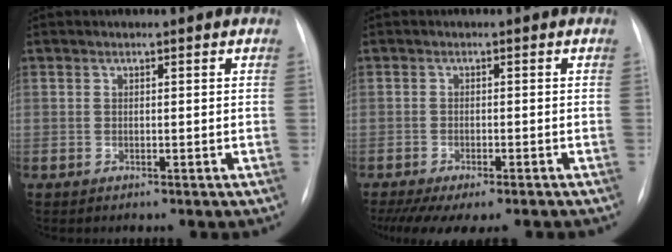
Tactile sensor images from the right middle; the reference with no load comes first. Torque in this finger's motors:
{"motor_torque": [1.09, -1.05, 0.34, 0.06]}